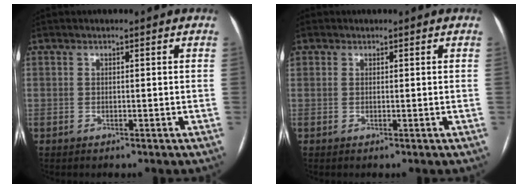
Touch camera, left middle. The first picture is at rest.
{"total": 0.5, "force": [0.3, 0.5, 0.1], "torque": [0.001, 0.005, 0.004]}